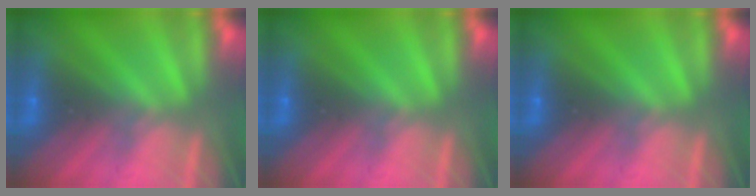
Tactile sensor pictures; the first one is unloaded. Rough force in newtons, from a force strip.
{"total": 0.0}
{"total": 0.0}